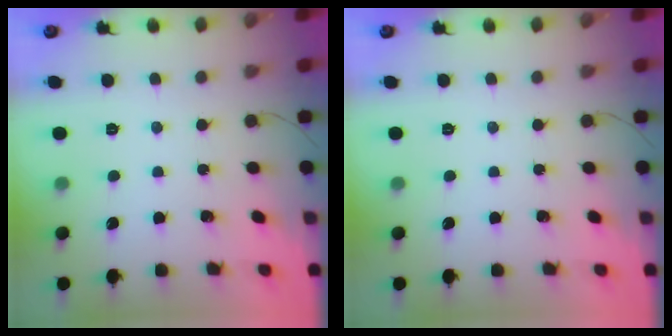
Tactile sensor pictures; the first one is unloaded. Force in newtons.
{"total": 0.0}